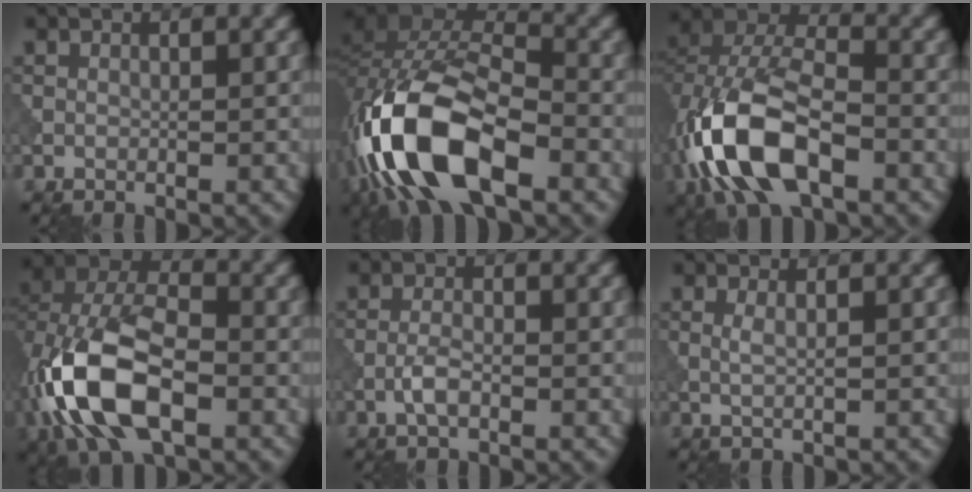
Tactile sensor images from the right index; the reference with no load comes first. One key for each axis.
{"total": 15.1, "fx": -6.4, "fy": 7.1, "fz": 11.7, "tx": -0.228, "ty": -0.006, "tz": -0.123}
{"total": 11.7, "fx": -4.2, "fy": 6.4, "fz": 8.9, "tx": -0.188, "ty": -0.001, "tz": -0.083}
{"total": 12.5, "fx": -3.6, "fy": 7.2, "fz": 9.5, "tx": -0.198, "ty": -0.005, "tz": -0.072}
{"total": 2.1, "fx": -0.9, "fy": 0.8, "fz": 1.8, "tx": -0.037, "ty": 0.003, "tz": -0.023}
{"total": 1.1, "fx": 0.3, "fy": 0.2, "fz": 1.1, "tx": -0.022, "ty": -0.001, "tz": 0.004}